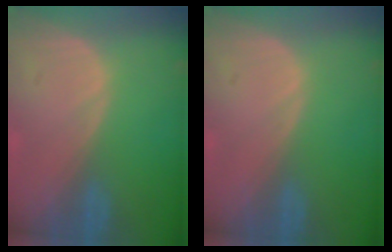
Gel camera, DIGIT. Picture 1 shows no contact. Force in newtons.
{"total": 0.0}